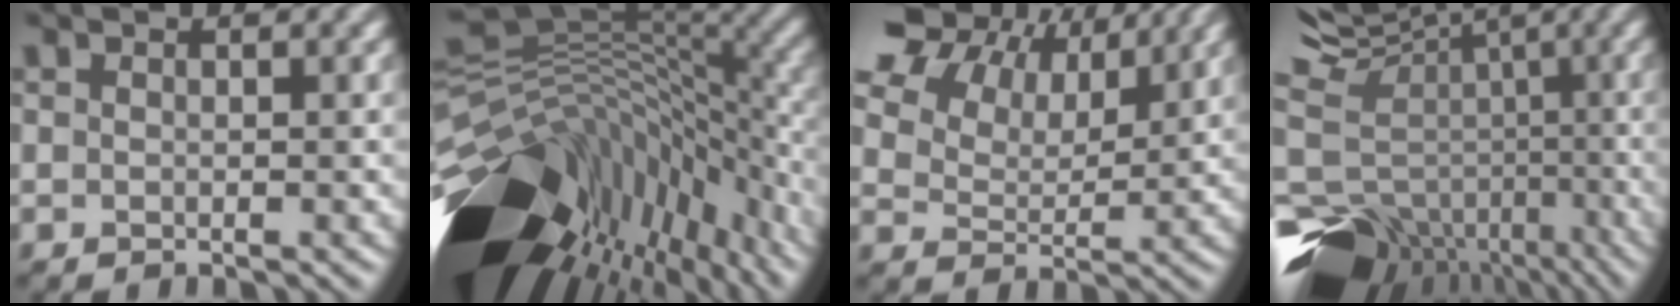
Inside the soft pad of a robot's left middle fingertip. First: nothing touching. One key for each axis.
{"total": 17.1, "fx": -7.5, "fy": 8.5, "fz": 12.8, "tx": -0.210, "ty": 0.024, "tz": -0.104}
{"total": 13.3, "fx": 8.6, "fy": 7.6, "fz": 6.7, "tx": -0.159, "ty": 0.030, "tz": 0.157}
{"total": 11.1, "fx": -3.3, "fy": 8.1, "fz": 6.8, "tx": -0.139, "ty": 0.027, "tz": -0.013}